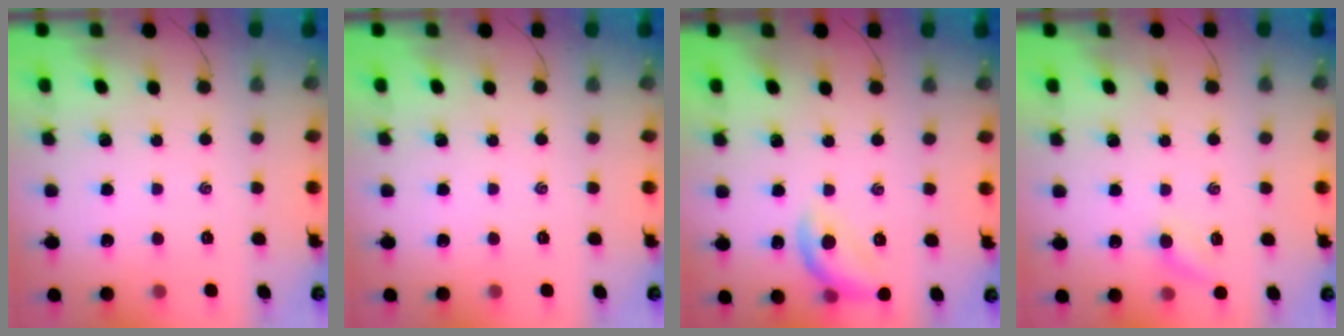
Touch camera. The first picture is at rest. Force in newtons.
{"total": 0.0}
{"total": 10.8, "press": 10.8, "slide": 0.7}
{"total": 5.4, "press": 5.2, "slide": 1.2}